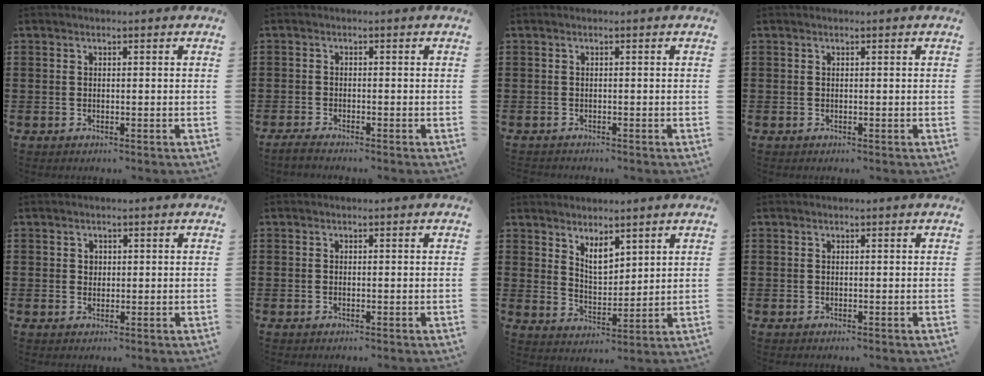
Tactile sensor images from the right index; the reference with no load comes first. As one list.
[{"total": 1.4, "force": [-1.4, 0.0, 0.2], "torque": [-0.007, 0.001, -0.027]}, {"total": 0.5, "force": [-0.5, 0.1, -0.1], "torque": [-0.001, 0.001, -0.011]}, {"total": 0.0}, {"total": 1.2, "force": [0.4, 1.0, 0.4], "torque": [-0.011, 0.005, 0.008]}, {"total": 0.0}, {"total": 4.6, "force": [3.3, 2.0, 2.6], "torque": [-0.052, -0.007, 0.058]}, {"total": 0.0}]